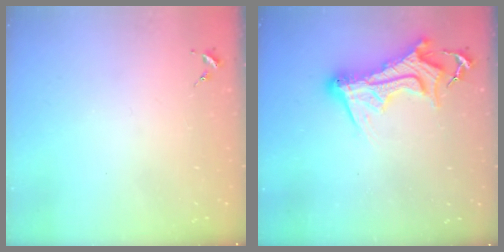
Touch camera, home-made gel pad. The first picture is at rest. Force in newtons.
{"total": 15.8, "press": 15.7, "slide": 1.6}